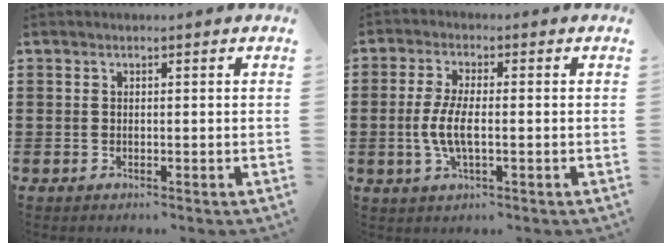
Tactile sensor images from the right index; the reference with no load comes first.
{"total": 5.4, "force": [-0.9, 1.8, 5.0], "torque": [-0.116, -0.003, -0.024]}